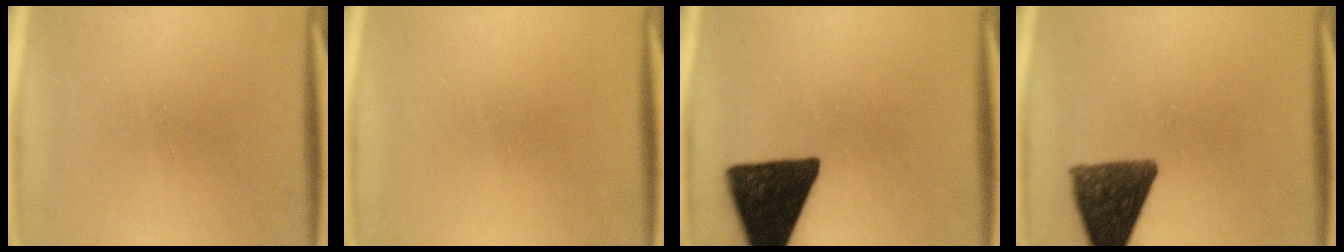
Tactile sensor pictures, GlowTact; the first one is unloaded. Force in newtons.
{"total": 0.5}
{"total": 15.9}
{"total": 10.8}